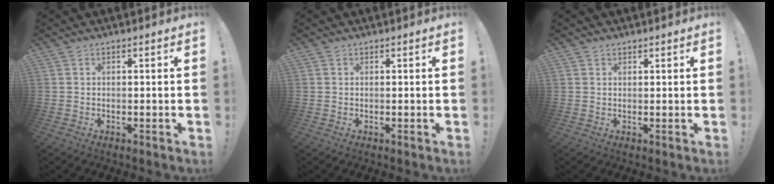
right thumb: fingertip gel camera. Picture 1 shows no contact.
{"total": 0.0}
{"total": 0.9, "force": [0.7, 0.4, 0.1], "torque": [0.002, -0.003, 0.015]}